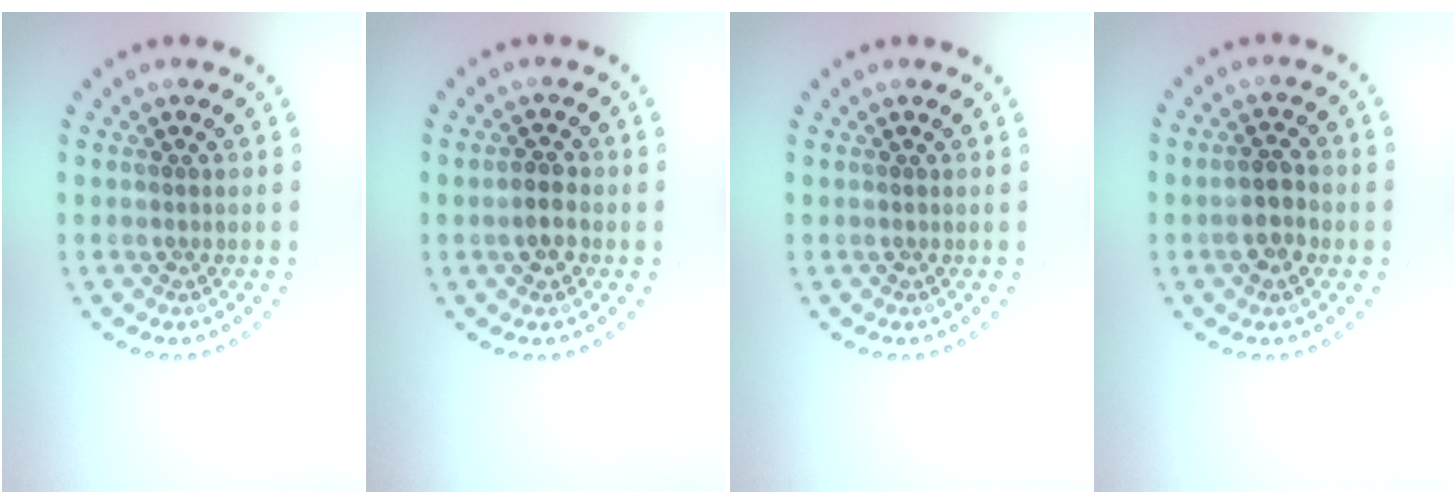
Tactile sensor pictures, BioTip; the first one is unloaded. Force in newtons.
{"total": 2.0, "press": 2.0, "slide": 0.4}
{"total": 0.0}
{"total": 1.9, "press": 1.8, "slide": 0.2}